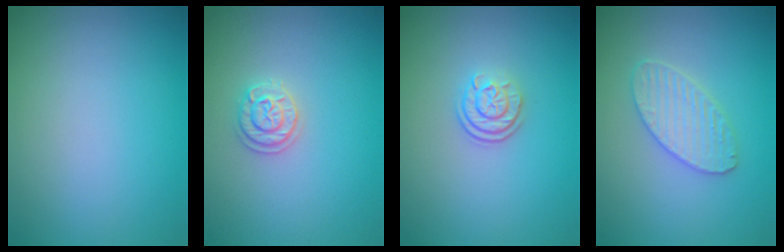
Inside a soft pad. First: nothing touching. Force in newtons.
{"total": 1.9, "press": 1.9, "slide": 0.2}
{"total": 2.4, "press": 1.8, "slide": 1.5}
{"total": 3.0, "press": 3.0, "slide": 0.2}